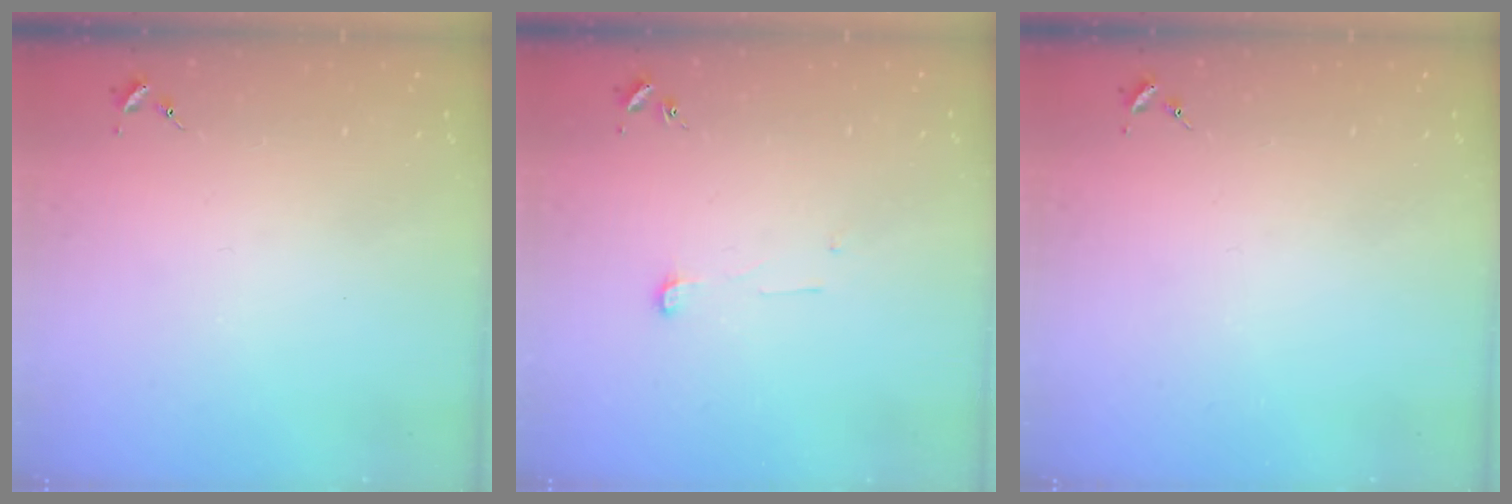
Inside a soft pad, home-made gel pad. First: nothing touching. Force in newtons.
{"total": 4.1, "press": 4.1, "slide": 0.3}
{"total": 0.0}